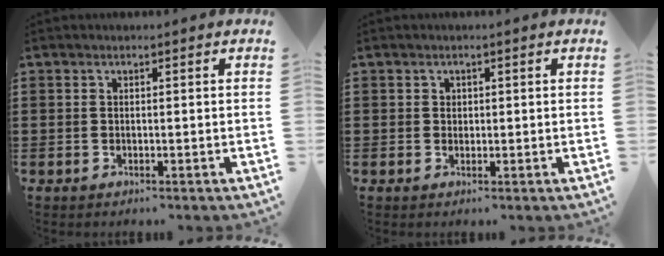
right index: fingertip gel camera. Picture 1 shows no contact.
{"total": 0.9, "force": [0.3, 0.8, 0.1], "torque": [-0.005, 0.003, 0.007]}